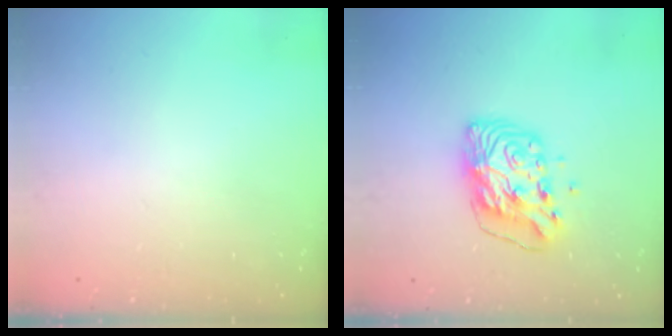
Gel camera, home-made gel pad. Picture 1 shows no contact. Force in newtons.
{"total": 10.5, "press": 10.4, "slide": 1.7}